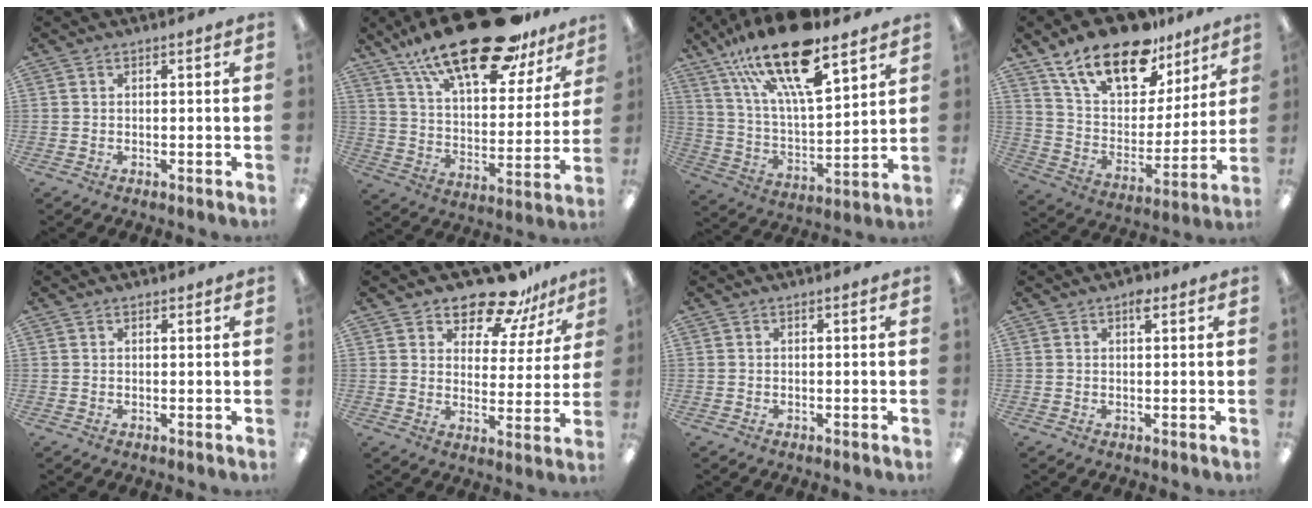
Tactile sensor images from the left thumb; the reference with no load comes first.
{"total": 25.4, "force": [18.3, 8.7, 15.4], "torque": [-0.253, -0.112, 0.309]}
{"total": 23.1, "force": [15.7, 7.2, 15.3], "torque": [-0.277, -0.092, 0.267]}
{"total": 20.6, "force": [14.4, 9.6, 11.1], "torque": [-0.201, -0.083, 0.257]}
{"total": 1.2, "force": [0.7, 0.6, 0.7], "torque": [-0.014, 0.001, 0.014]}
{"total": 14.4, "force": [11.1, 6.1, 7.0], "torque": [-0.104, -0.065, 0.194]}
{"total": 0.0}
{"total": 2.5, "force": [1.4, 1.0, 1.8], "torque": [-0.015, -0.007, 0.018]}